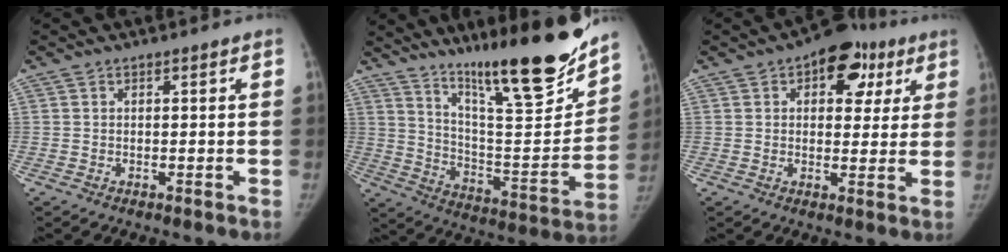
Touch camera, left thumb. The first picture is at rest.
{"total": 24.2, "force": [18.0, 3.7, 15.6], "torque": [-0.211, -0.108, 0.296]}
{"total": 11.7, "force": [5.3, 7.2, 7.5], "torque": [-0.043, -0.003, 0.065]}